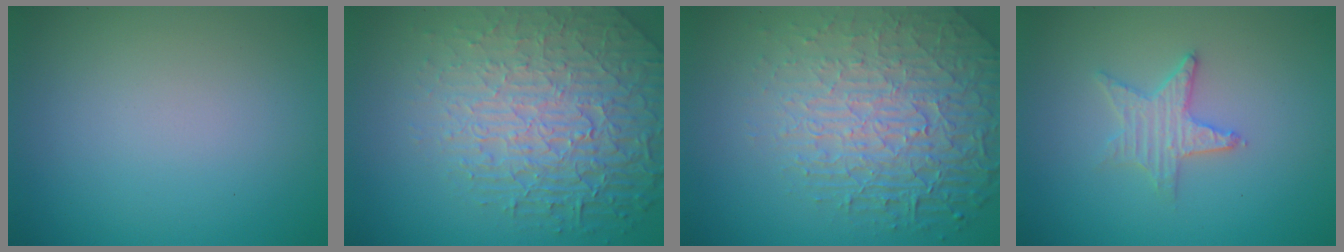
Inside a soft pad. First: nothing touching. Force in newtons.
{"total": 7.3, "press": 5.7, "slide": 4.6}
{"total": 8.3, "press": 5.7, "slide": 6.1}
{"total": 2.7, "press": 2.6, "slide": 0.5}